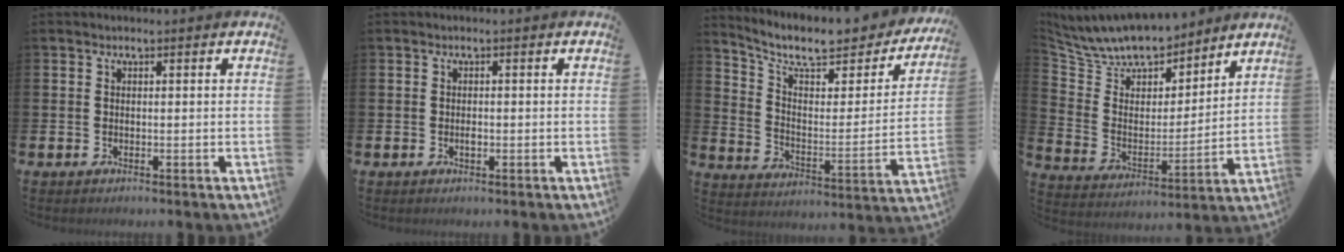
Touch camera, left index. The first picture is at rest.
{"total": 0.8, "force": [-0.1, 0.4, 0.7], "torque": [-0.011, 0.000, -0.004]}
{"total": 8.9, "force": [7.4, 3.2, 3.9], "torque": [-0.099, -0.056, 0.121]}
{"total": 10.6, "force": [10.1, 2.6, 1.6], "torque": [-0.083, -0.080, 0.182]}